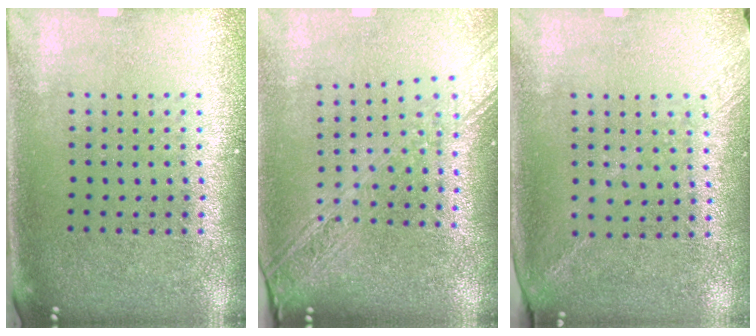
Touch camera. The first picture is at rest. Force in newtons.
{"total": 2.3, "press": 1.9, "slide": 1.3}
{"total": 1.2, "press": 0.9, "slide": 0.8}